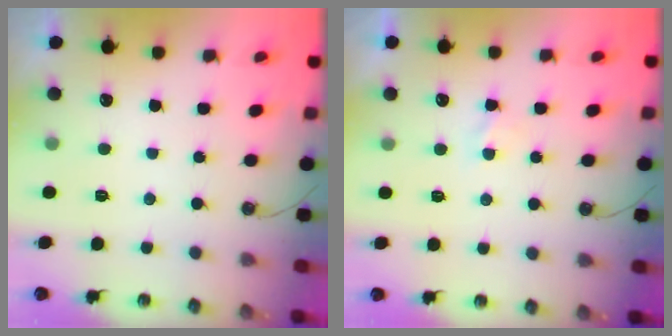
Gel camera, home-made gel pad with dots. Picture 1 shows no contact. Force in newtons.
{"total": 2.3, "press": 2.3, "slide": 0.4}